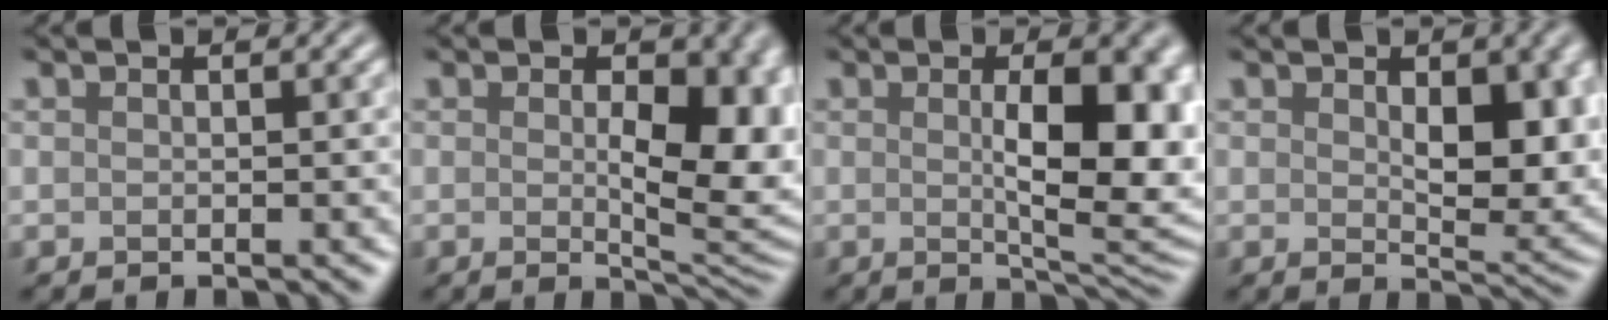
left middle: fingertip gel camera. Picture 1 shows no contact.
{"total": 8.0, "force": [0.2, 3.9, 7.0], "torque": [-0.077, -0.006, 0.009]}
{"total": 8.7, "force": [0.5, 2.6, 8.3], "torque": [-0.112, -0.007, 0.014]}
{"total": 6.7, "force": [0.9, 3.4, 5.7], "torque": [-0.078, -0.011, 0.024]}